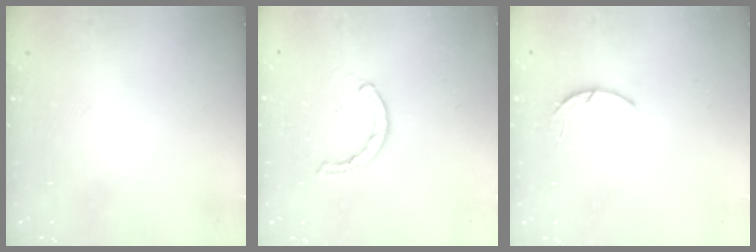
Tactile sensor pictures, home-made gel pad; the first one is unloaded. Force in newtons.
{"total": 1.6, "press": 1.5, "slide": 0.4}
{"total": 2.9, "press": 2.8, "slide": 0.5}